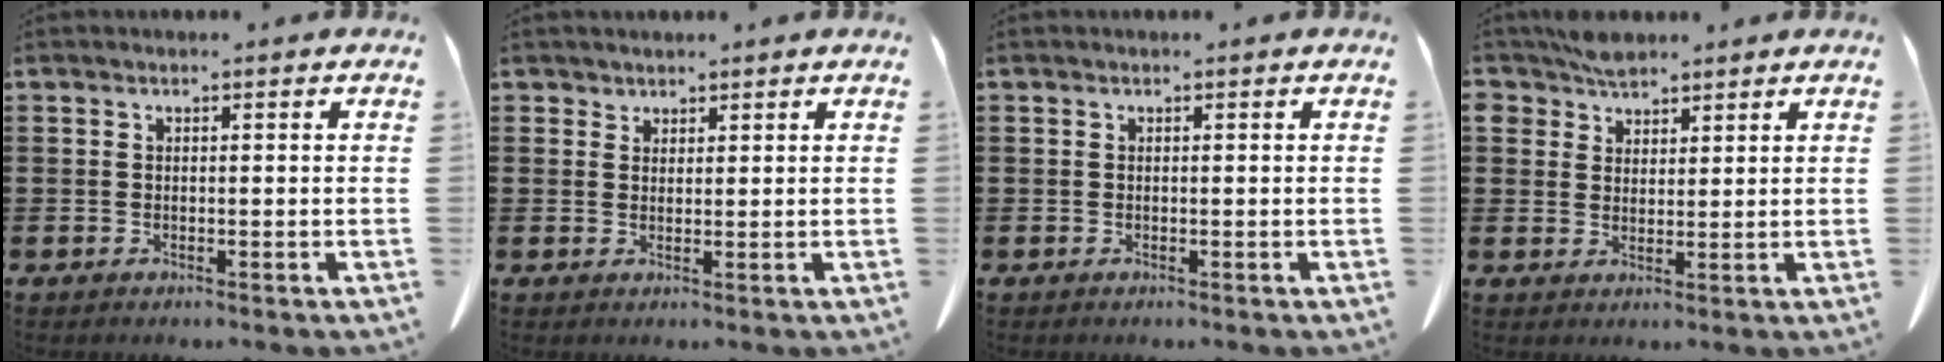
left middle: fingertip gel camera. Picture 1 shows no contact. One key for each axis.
{"total": 1.6, "fx": 1.4, "fy": 0.7, "fz": 0.0, "tx": -0.005, "ty": 0.002, "tz": 0.029}
{"total": 0.0}
{"total": 3.8, "fx": 3.2, "fy": 1.9, "fz": 0.6, "tx": -0.025, "ty": 0.003, "tz": 0.065}